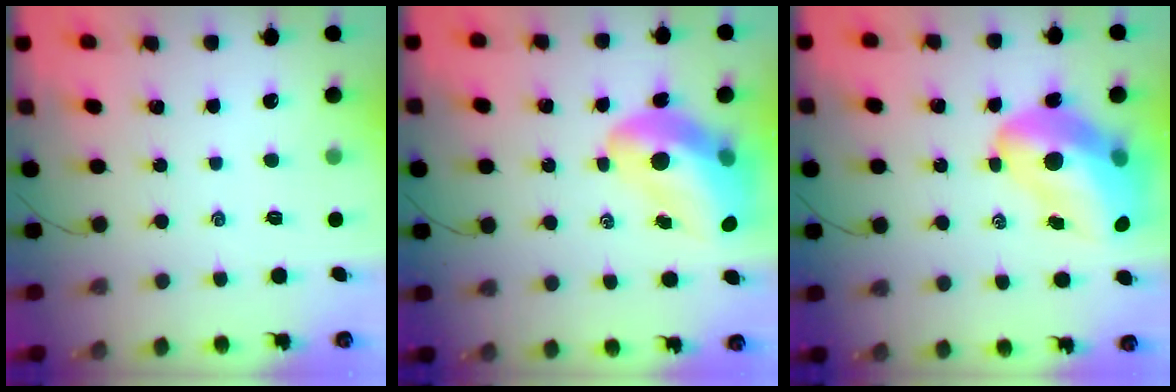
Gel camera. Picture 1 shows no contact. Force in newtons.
{"total": 16.0, "press": 15.3, "slide": 4.7}
{"total": 19.2, "press": 18.4, "slide": 5.3}